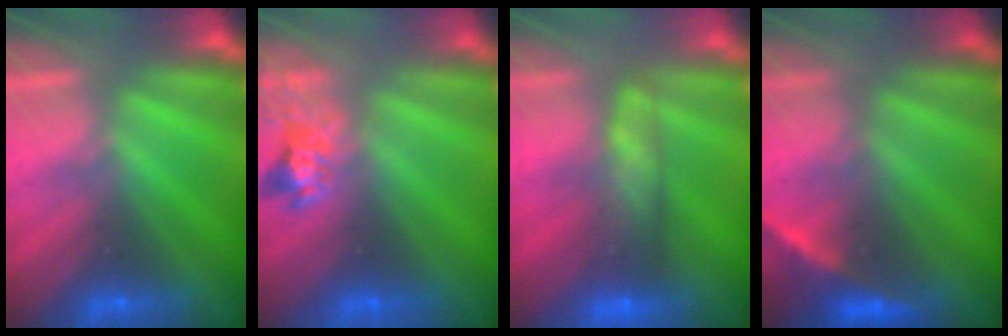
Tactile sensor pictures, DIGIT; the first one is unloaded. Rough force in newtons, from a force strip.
{"total": 2.4}
{"total": 7.5}
{"total": 2.1}